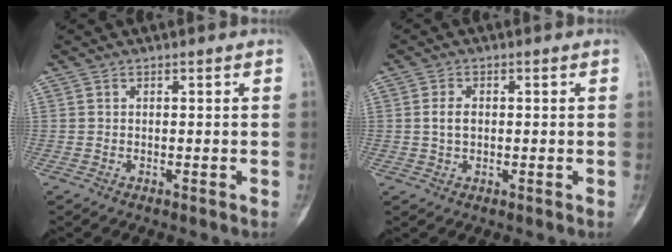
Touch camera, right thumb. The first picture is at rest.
{"total": 2.7, "force": [0.1, 1.7, 2.0], "torque": [-0.034, 0.005, -0.001]}